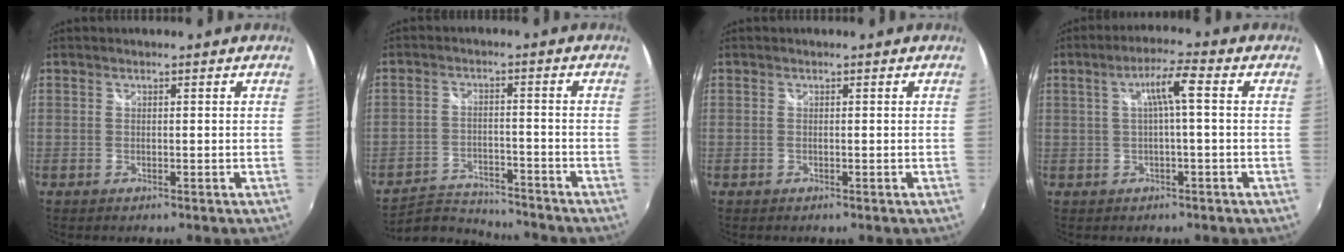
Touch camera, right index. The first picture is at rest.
{"total": 9.0, "force": [-8.5, 2.5, 0.8], "torque": [-0.046, 0.001, -0.139]}
{"total": 0.0}
{"total": 5.0, "force": [0.3, 0.2, 5.0], "torque": [-0.092, 0.009, 0.013]}